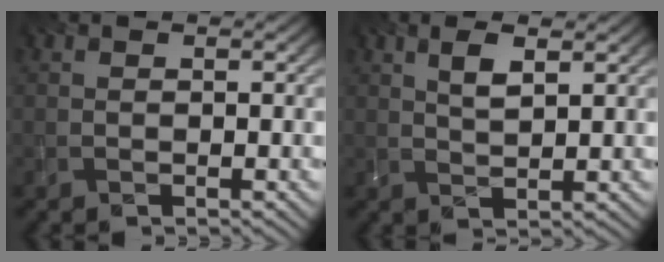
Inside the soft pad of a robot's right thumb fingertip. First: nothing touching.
{"total": 3.1, "force": [1.6, 0.9, 2.5], "torque": [-0.057, -0.001, 0.034]}